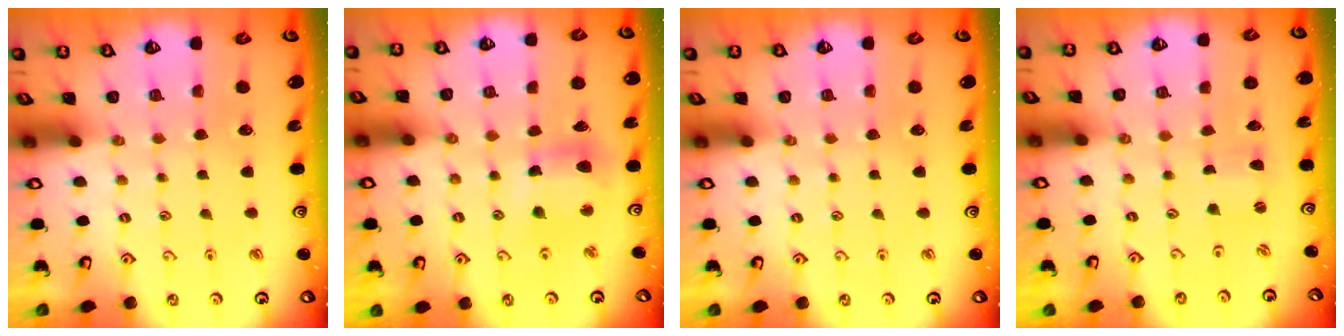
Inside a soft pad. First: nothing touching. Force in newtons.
{"total": 9.8, "press": 9.7, "slide": 1.0}
{"total": 0.0}
{"total": 1.1, "press": 1.0, "slide": 0.2}